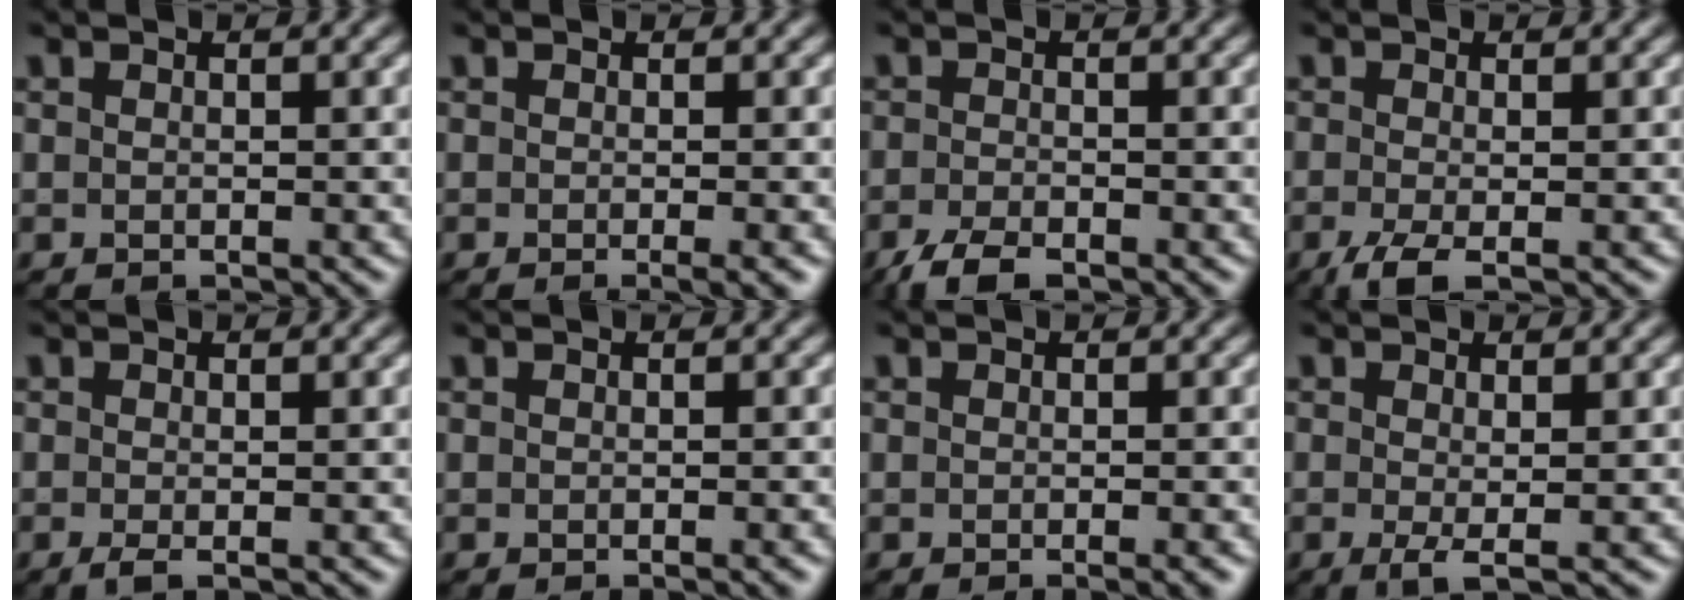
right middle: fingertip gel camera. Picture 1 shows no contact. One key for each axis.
{"total": 2.1, "fx": -0.6, "fy": 0.5, "fz": 1.9, "tx": -0.022, "ty": -0.006, "tz": -0.011}
{"total": 3.4, "fx": -2.4, "fy": 1.2, "fz": 2.0, "tx": -0.039, "ty": -0.005, "tz": -0.051}
{"total": 2.6, "fx": -1.3, "fy": 0.7, "fz": 2.2, "tx": -0.050, "ty": -0.007, "tz": -0.030}
{"total": 1.2, "fx": -0.4, "fy": 0.2, "fz": 1.0, "tx": -0.023, "ty": -0.008, "tz": -0.009}
{"total": 1.0, "fx": -0.4, "fy": 0.2, "fz": 0.9, "tx": -0.008, "ty": -0.001, "tz": -0.007}
{"total": 1.5, "fx": -0.6, "fy": 0.3, "fz": 1.3, "tx": -0.011, "ty": -0.004, "tz": -0.009}
{"total": 1.7, "fx": -0.2, "fy": 0.2, "fz": 1.7, "tx": -0.032, "ty": -0.008, "tz": -0.004}